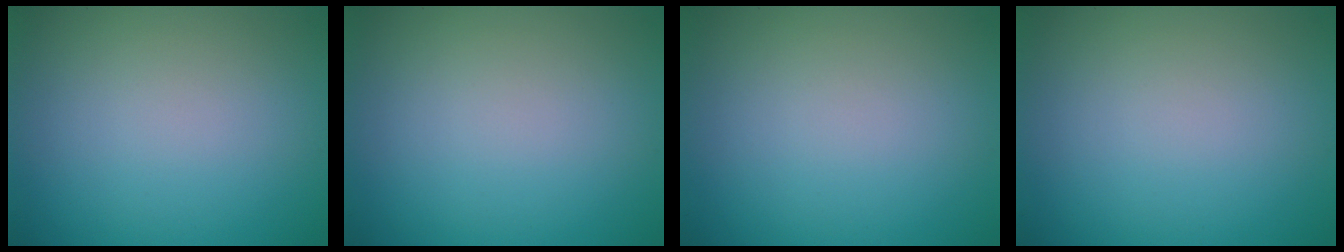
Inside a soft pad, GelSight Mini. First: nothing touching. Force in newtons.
{"total": 0.0}
{"total": 0.0}
{"total": 0.0}